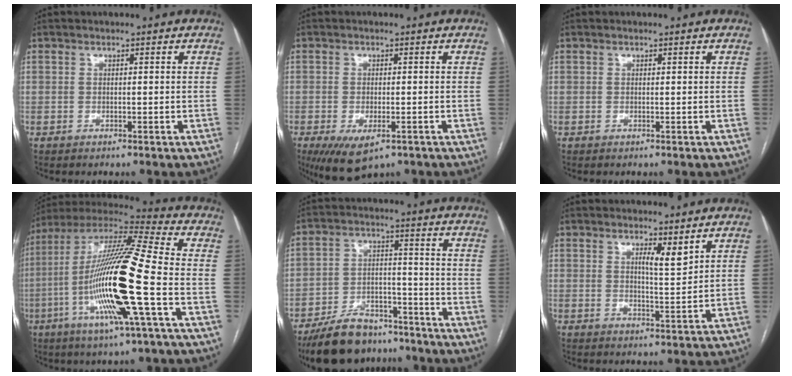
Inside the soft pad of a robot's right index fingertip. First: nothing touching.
{"total": 7.2, "force": [-4.0, 3.0, 5.1], "torque": [-0.086, -0.017, -0.058]}
{"total": 0.0}
{"total": 21.3, "force": [-5.2, 0.4, 20.6], "torque": [-0.424, -0.020, -0.107]}
{"total": 13.8, "force": [-11.5, 5.8, 5.0], "torque": [-0.077, 0.018, -0.188]}
{"total": 3.6, "force": [2.3, 0.5, 2.7], "torque": [-0.047, -0.009, 0.040]}